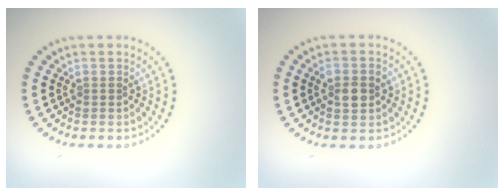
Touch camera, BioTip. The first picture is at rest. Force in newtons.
{"total": 2.6, "press": 2.5, "slide": 0.3}